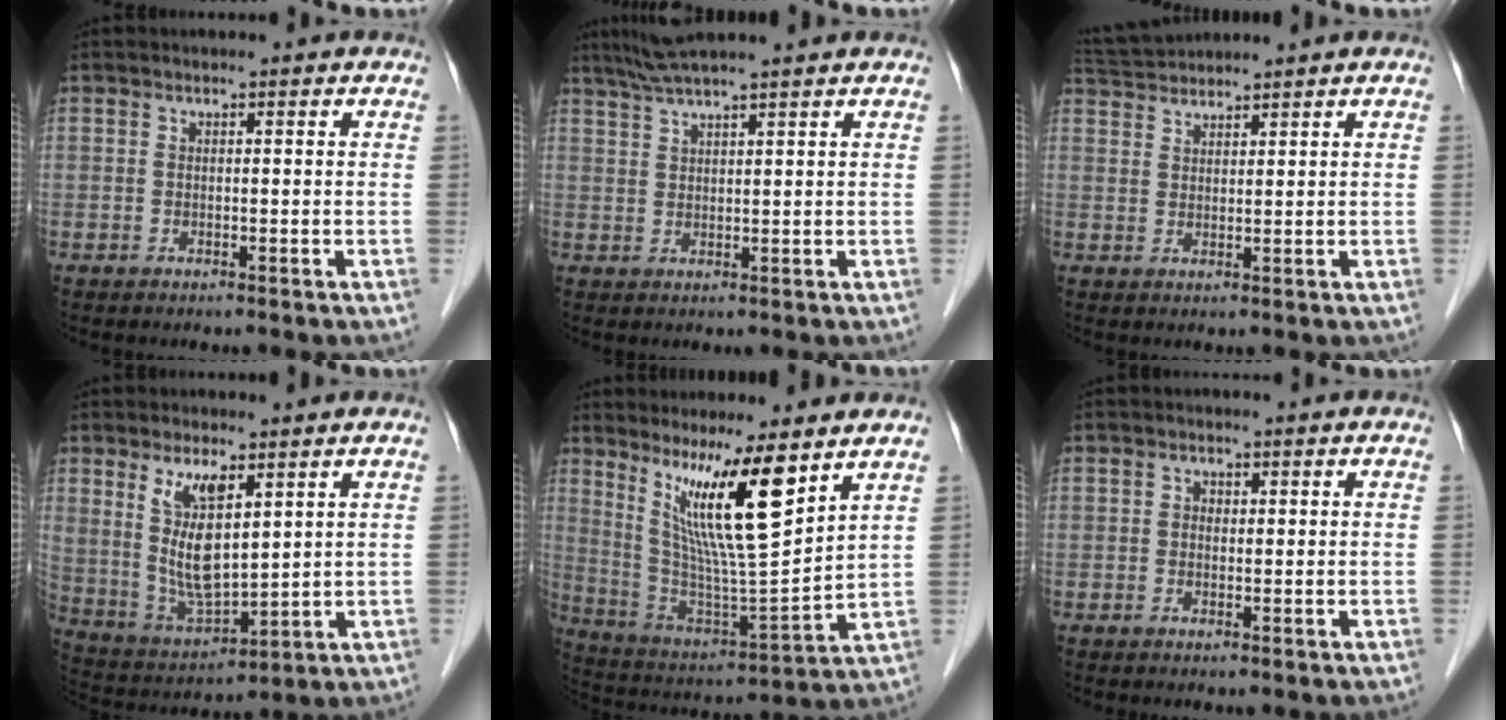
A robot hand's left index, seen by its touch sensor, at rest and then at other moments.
{"total": 7.5, "force": [6.6, -0.6, 3.6], "torque": [-0.065, 0.035, 0.107]}
{"total": 5.2, "force": [5.2, -0.1, 0.8], "torque": [-0.022, 0.031, 0.099]}
{"total": 10.0, "force": [4.1, 3.2, 8.5], "torque": [-0.176, -0.009, 0.092]}
{"total": 13.7, "force": [7.9, 0.2, 11.1], "torque": [-0.213, -0.015, 0.151]}
{"total": 1.0, "force": [0.2, 0.8, 0.7], "torque": [-0.013, 0.001, 0.002]}